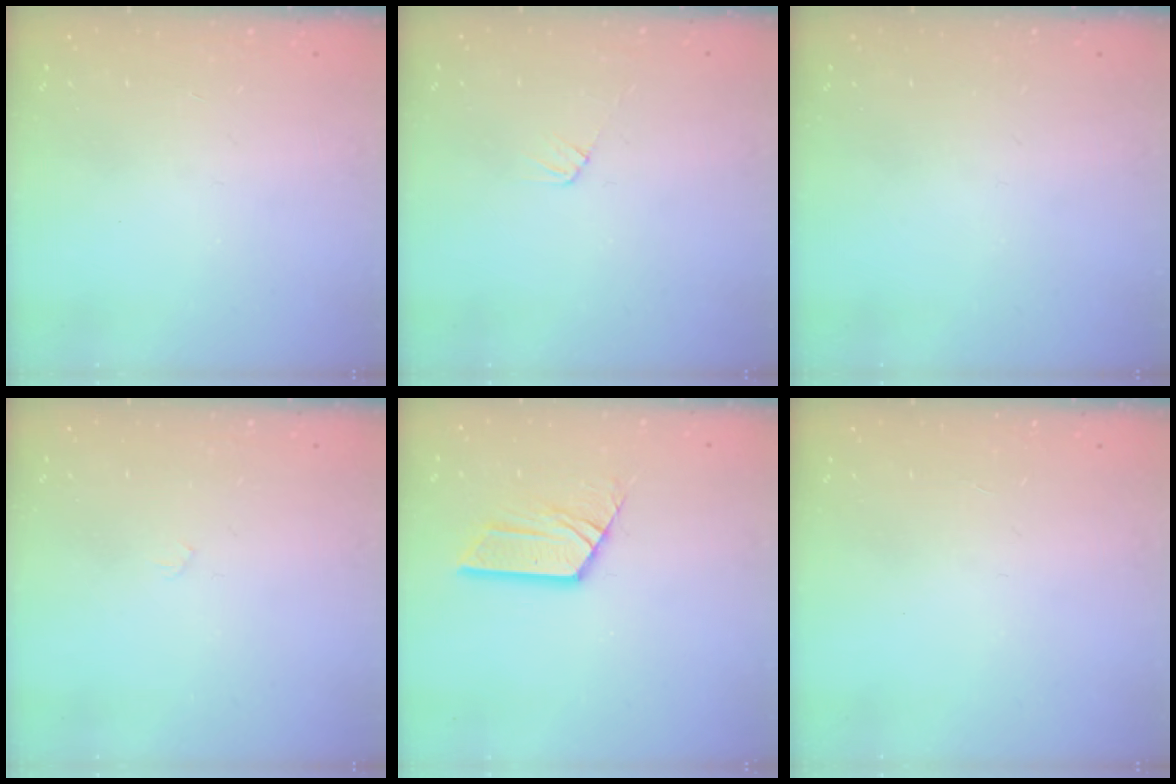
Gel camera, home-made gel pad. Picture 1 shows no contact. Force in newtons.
{"total": 4.5, "press": 4.5, "slide": 0.6}
{"total": 0.0}
{"total": 2.8, "press": 2.8, "slide": 0.5}
{"total": 9.5, "press": 9.5, "slide": 0.8}
{"total": 0.0}